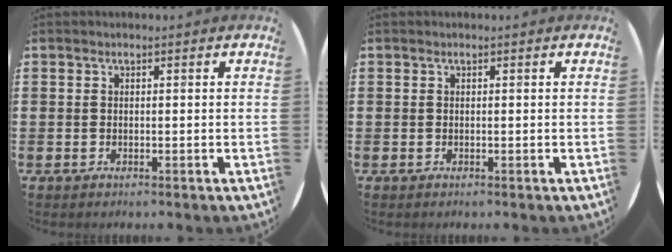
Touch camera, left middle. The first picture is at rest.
{"total": 0.0}